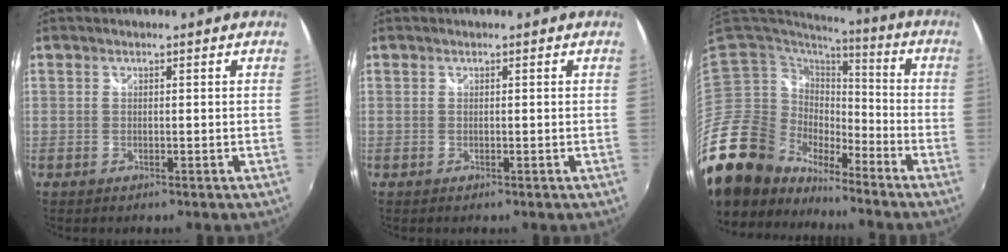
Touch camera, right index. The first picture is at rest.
{"total": 0.0}
{"total": 19.6, "force": [-16.0, 9.2, 6.7], "torque": [-0.154, -0.009, -0.296]}